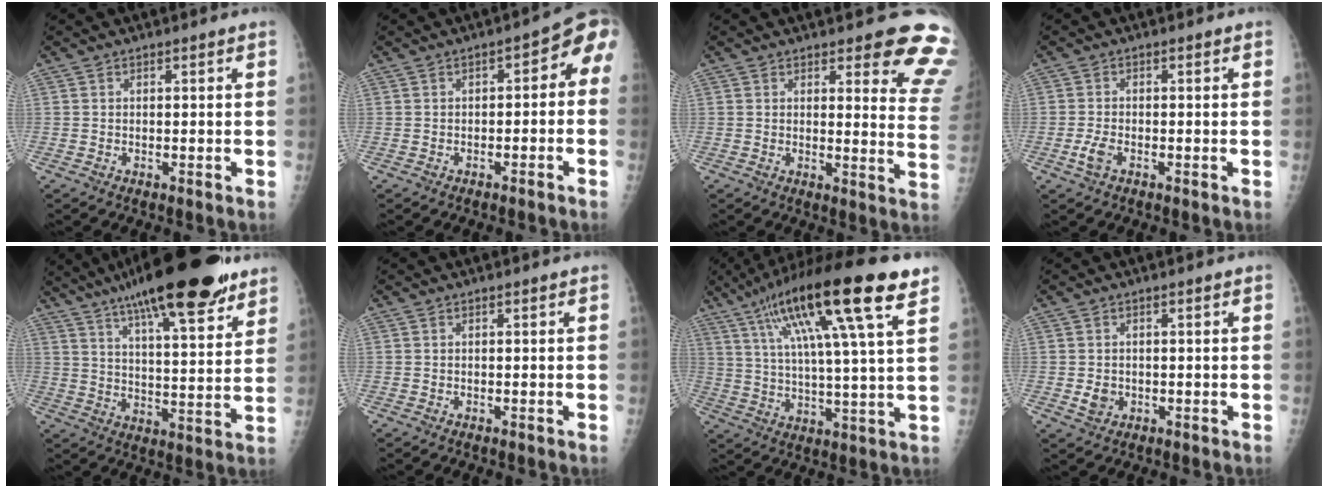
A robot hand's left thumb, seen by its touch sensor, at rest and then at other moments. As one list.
[{"total": 5.7, "force": [-1.7, 3.2, 4.3], "torque": [-0.029, 0.039, -0.030]}, {"total": 11.8, "force": [9.1, 3.4, 6.6], "torque": [-0.030, -0.067, 0.081]}, {"total": 2.5, "force": [-1.2, 1.4, 1.8], "torque": [-0.044, 0.001, -0.027]}, {"total": 24.1, "force": [16.5, 6.0, 16.6], "torque": [-0.238, -0.039, 0.251]}, {"total": 0.0}, {"total": 22.2, "force": [11.5, 2.9, 18.7], "torque": [-0.316, -0.009, 0.188]}, {"total": 2.4, "force": [-0.4, 2.1, 1.0], "torque": [-0.009, 0.000, -0.002]}]